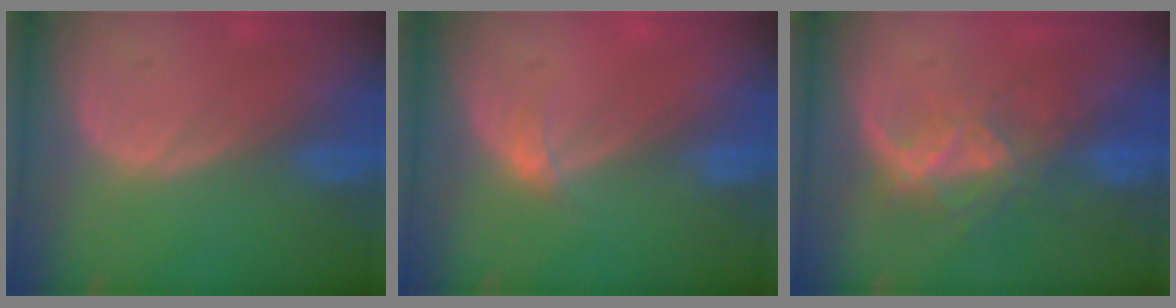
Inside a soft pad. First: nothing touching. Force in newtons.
{"total": 1.2, "press": 1.2, "slide": 0.1}
{"total": 6.5, "press": 5.9, "slide": 2.7}